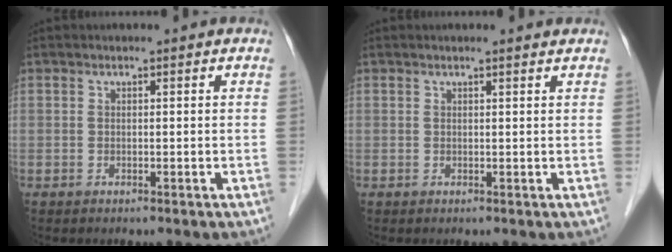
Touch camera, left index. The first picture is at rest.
{"total": 1.7, "force": [1.6, 0.0, 0.5], "torque": [-0.014, 0.005, 0.019]}